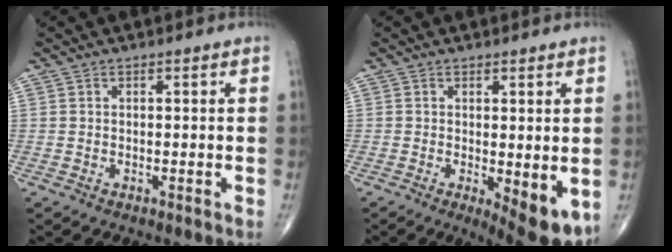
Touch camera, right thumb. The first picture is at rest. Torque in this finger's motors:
{"motor_torque": [0.17, 0.39, -0.01, -0.04, 0.07]}